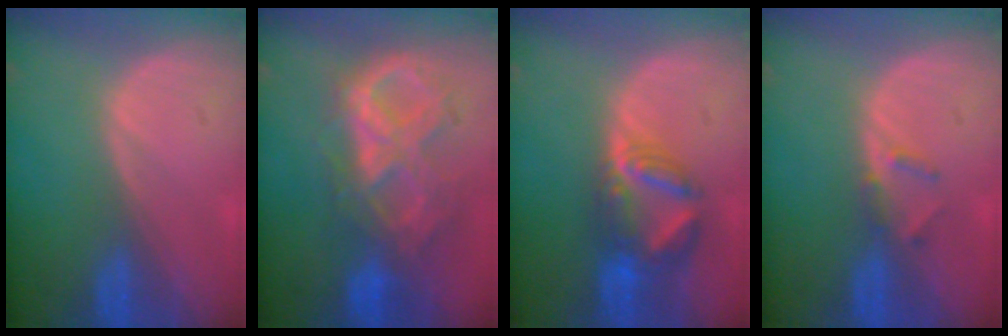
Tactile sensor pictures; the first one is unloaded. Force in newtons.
{"total": 10.4, "press": 8.9, "slide": 5.5}
{"total": 6.6, "press": 6.4, "slide": 1.5}
{"total": 1.9, "press": 1.7, "slide": 0.9}